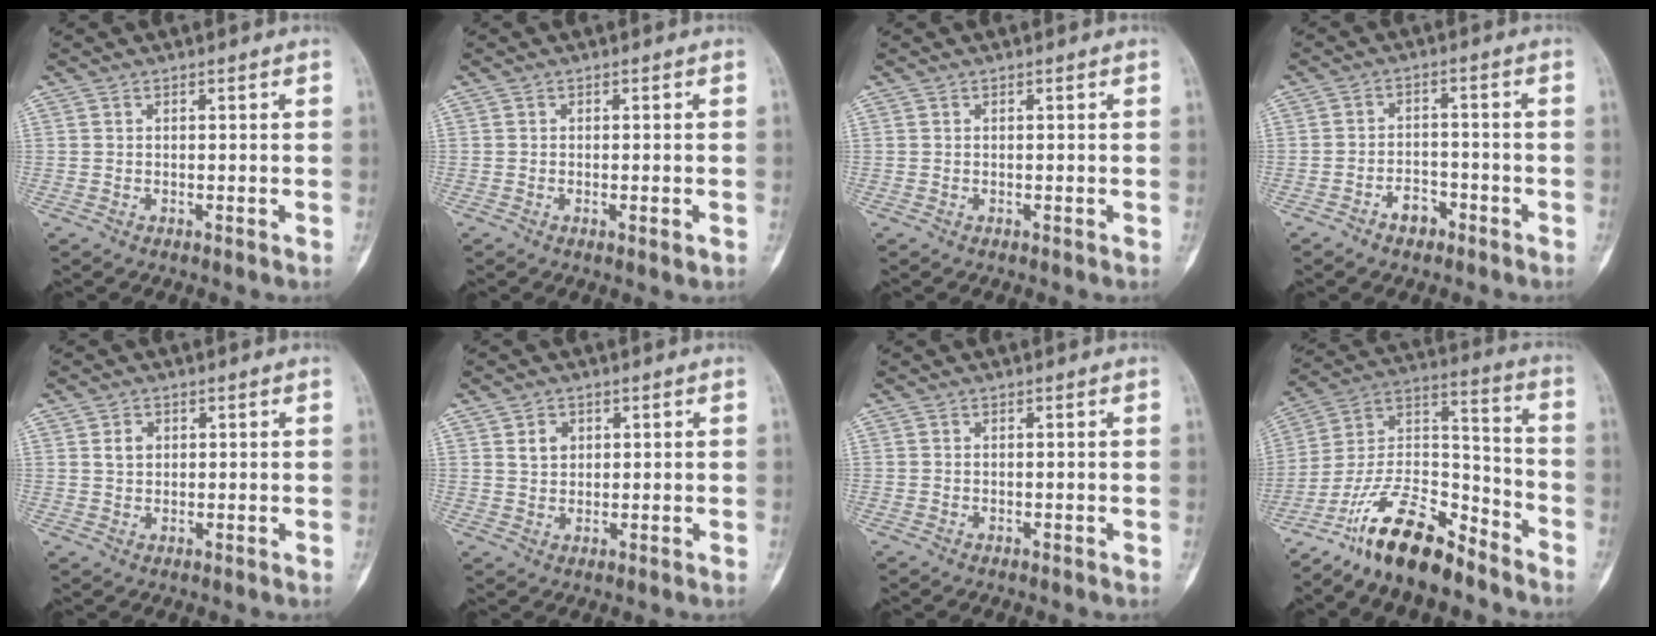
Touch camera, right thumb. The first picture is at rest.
{"total": 1.8, "force": [-0.6, 0.5, 1.6], "torque": [-0.021, -0.003, -0.006]}
{"total": 0.0}
{"total": 4.3, "force": [-2.8, 2.7, 2.0], "torque": [-0.015, 0.029, -0.044]}
{"total": 2.5, "force": [0.8, 2.0, 1.4], "torque": [-0.015, -0.001, 0.014]}
{"total": 3.1, "force": [1.2, 2.5, 1.5], "torque": [-0.011, -0.006, 0.022]}
{"total": 0.0}
{"total": 17.2, "force": [-13.2, 5.8, 9.3], "torque": [-0.153, 0.099, -0.240]}